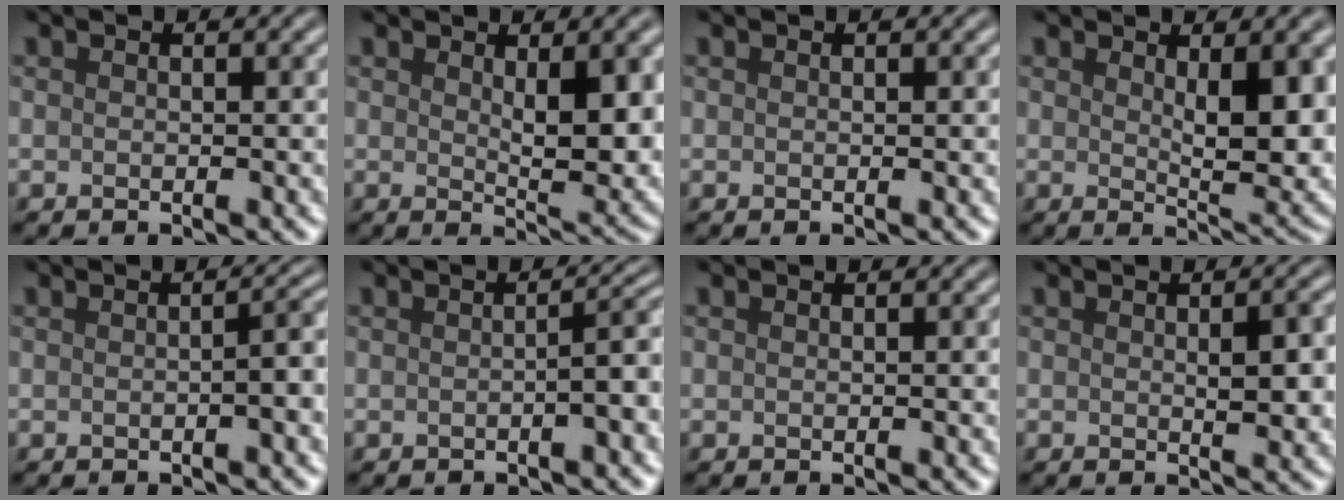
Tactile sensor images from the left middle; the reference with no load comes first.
{"total": 5.2, "force": [1.2, 1.7, 4.8], "torque": [-0.072, -0.008, 0.027]}
{"total": 0.0}
{"total": 6.1, "force": [1.4, 2.0, 5.6], "torque": [-0.083, -0.012, 0.030]}
{"total": 2.2, "force": [-0.4, 0.5, 2.1], "torque": [-0.025, 0.008, -0.006]}
{"total": 2.7, "force": [-0.6, 0.6, 2.5], "torque": [-0.030, 0.013, -0.013]}
{"total": 0.0}
{"total": 3.1, "force": [0.3, 0.9, 3.0], "torque": [-0.042, -0.001, 0.005]}